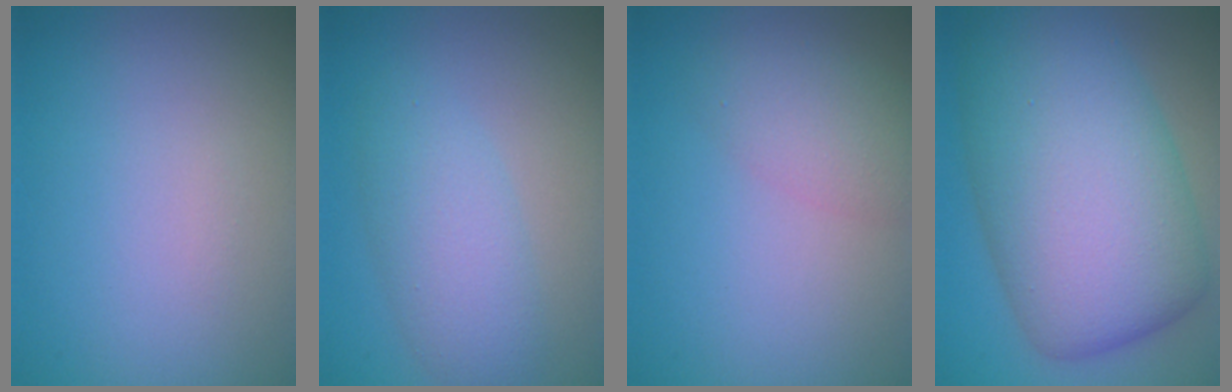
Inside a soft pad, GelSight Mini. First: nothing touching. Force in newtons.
{"total": 3.9, "press": 3.9, "slide": 0.1}
{"total": 2.9, "press": 2.9, "slide": 0.1}
{"total": 13.3, "press": 13.3, "slide": 0.0}